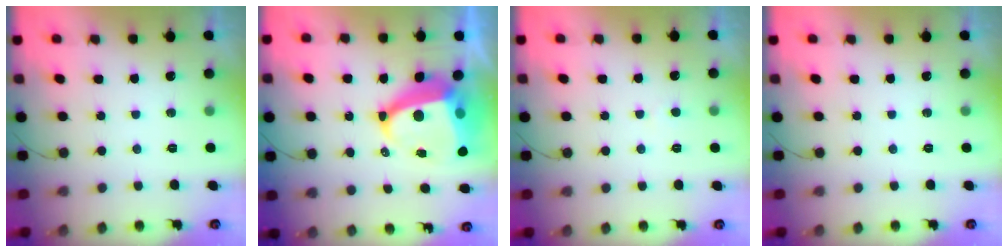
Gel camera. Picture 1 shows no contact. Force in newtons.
{"total": 13.8, "press": 13.8, "slide": 1.5}
{"total": 2.6, "press": 2.6, "slide": 0.3}
{"total": 0.0}